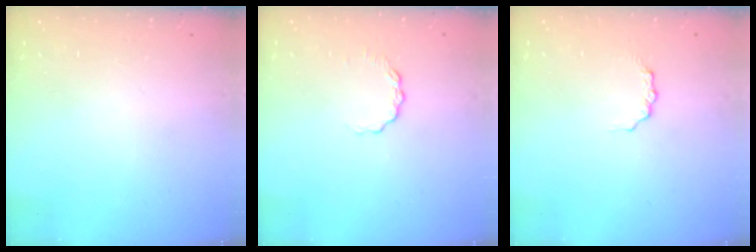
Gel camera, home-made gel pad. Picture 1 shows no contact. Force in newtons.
{"total": 3.5, "press": 3.5, "slide": 0.4}
{"total": 2.6, "press": 2.6, "slide": 0.4}